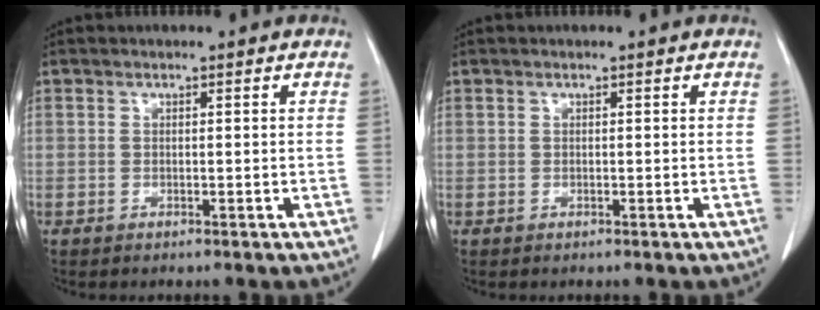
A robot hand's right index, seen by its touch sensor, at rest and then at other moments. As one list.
[{"total": 0.0}]